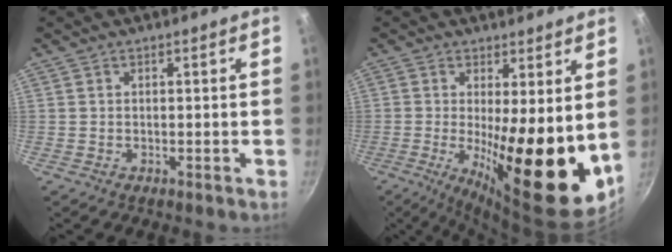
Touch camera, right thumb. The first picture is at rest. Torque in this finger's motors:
{"motor_torque": [0.80, 3.93, 1.78, 0.35, 0.35]}